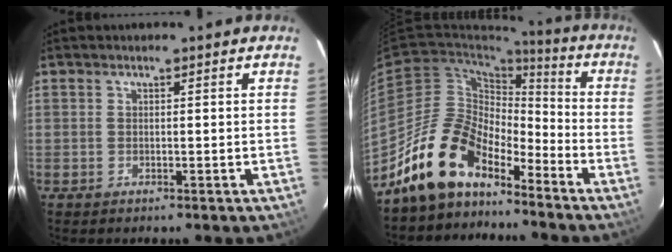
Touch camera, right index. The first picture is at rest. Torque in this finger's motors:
{"motor_torque": [1.08, -1.05, 1.05, 0.21]}